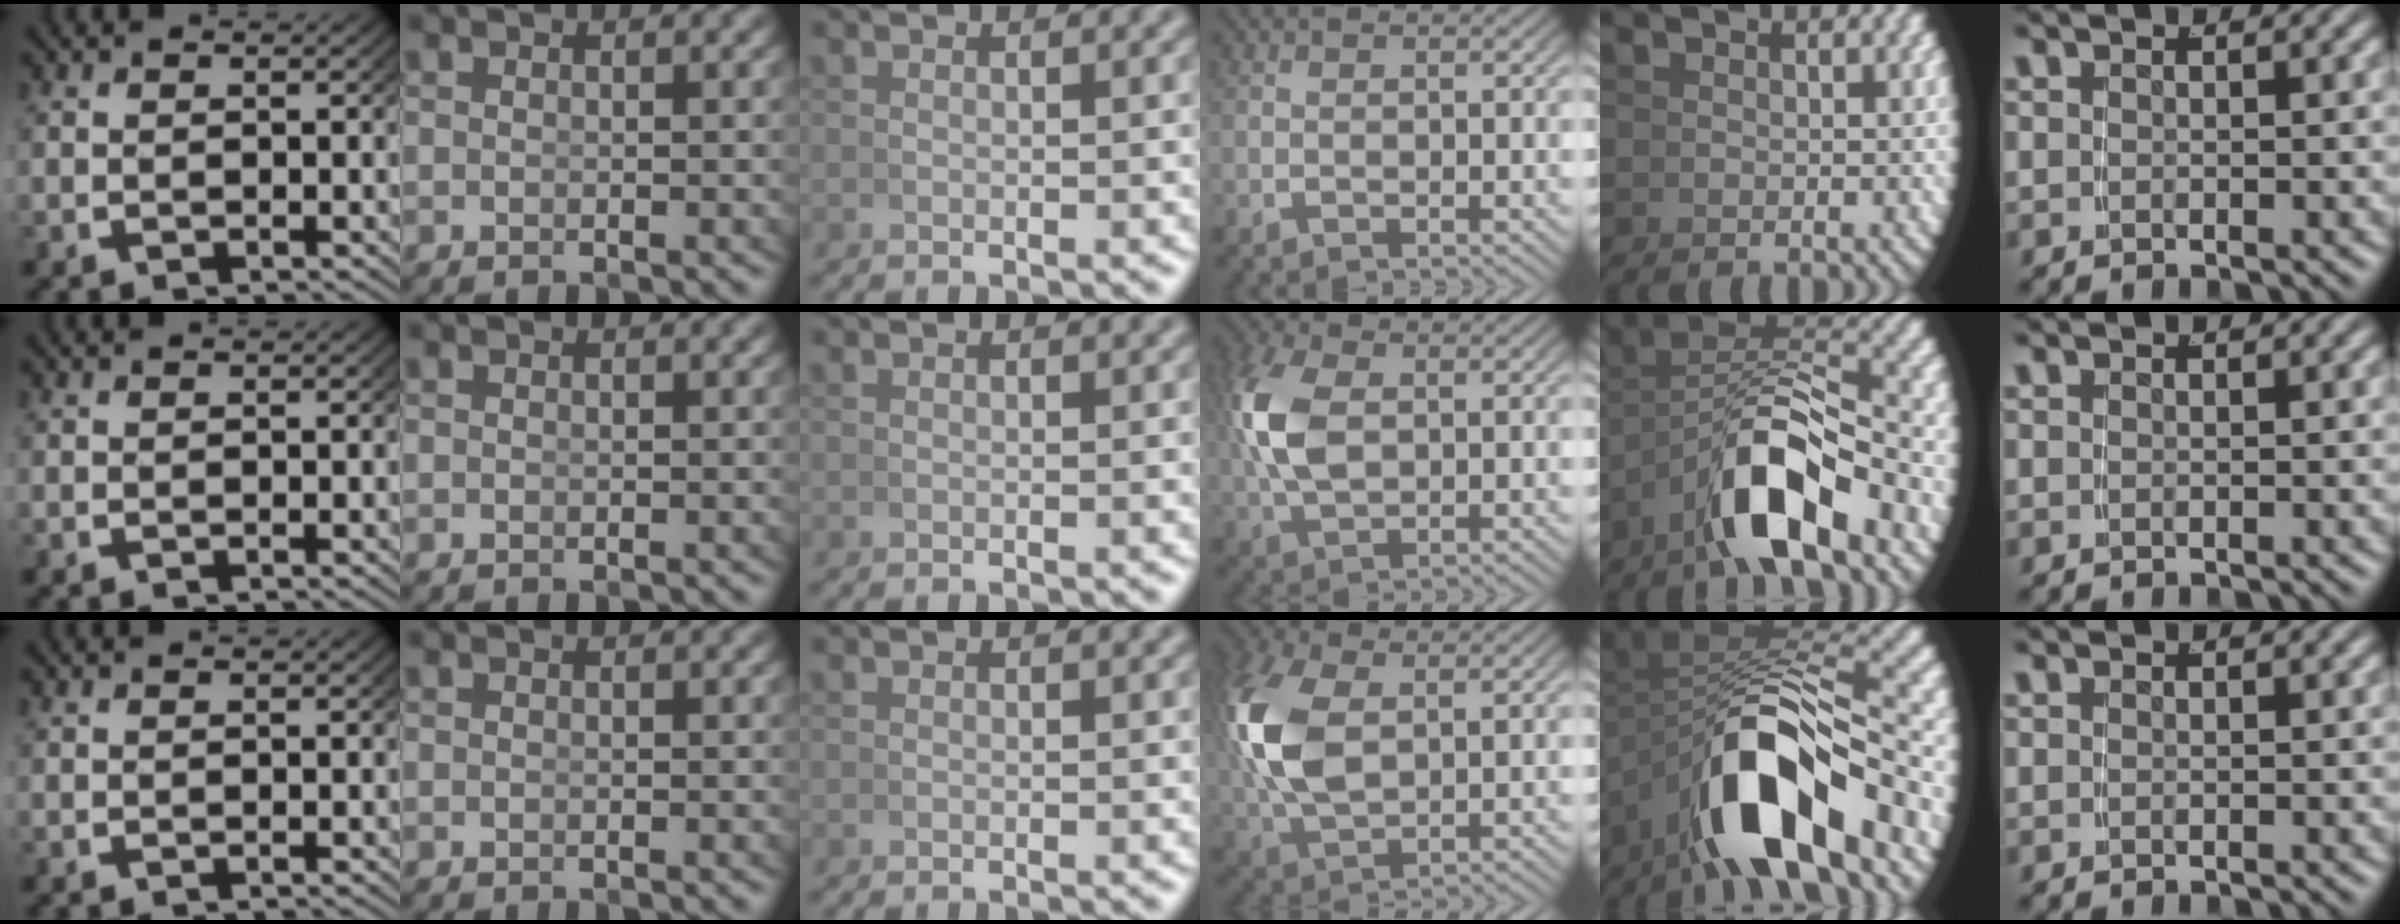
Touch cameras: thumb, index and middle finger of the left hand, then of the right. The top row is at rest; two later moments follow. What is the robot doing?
{"motion": "grasp_and_lifting", "object": "pen"}